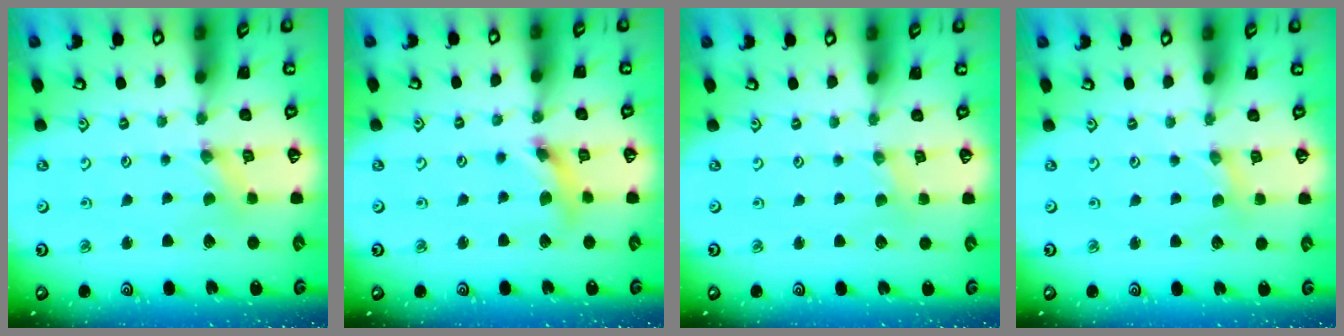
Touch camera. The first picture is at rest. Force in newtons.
{"total": 7.1, "press": 7.0, "slide": 0.8}
{"total": 0.0}
{"total": 0.5, "press": 0.5, "slide": 0.1}